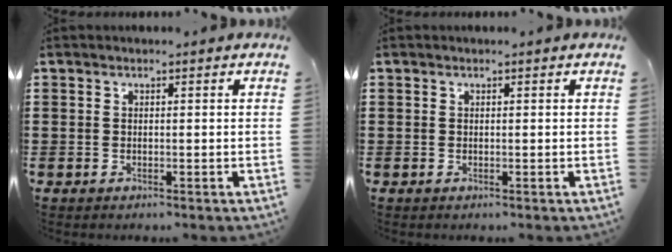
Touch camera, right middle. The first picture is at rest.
{"total": 0.0}